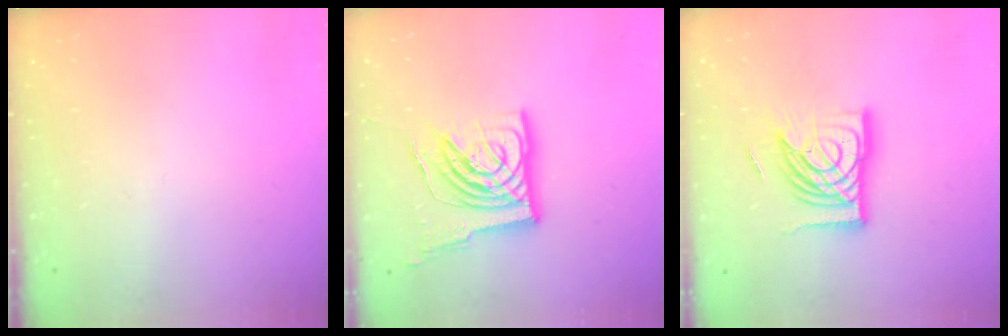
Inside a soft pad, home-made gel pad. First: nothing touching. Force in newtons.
{"total": 15.5, "press": 15.4, "slide": 1.8}
{"total": 19.6, "press": 19.5, "slide": 2.2}